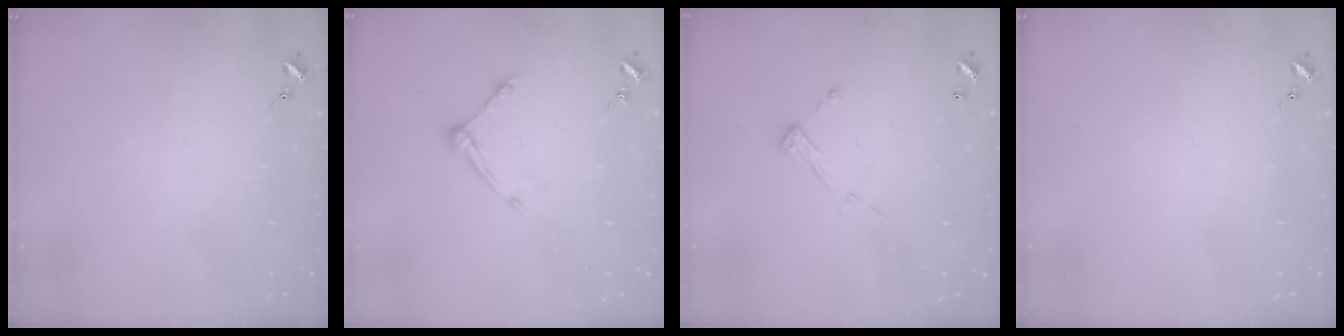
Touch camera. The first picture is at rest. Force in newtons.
{"total": 8.4, "press": 8.4, "slide": 0.5}
{"total": 6.3, "press": 6.3, "slide": 0.3}
{"total": 0.0}